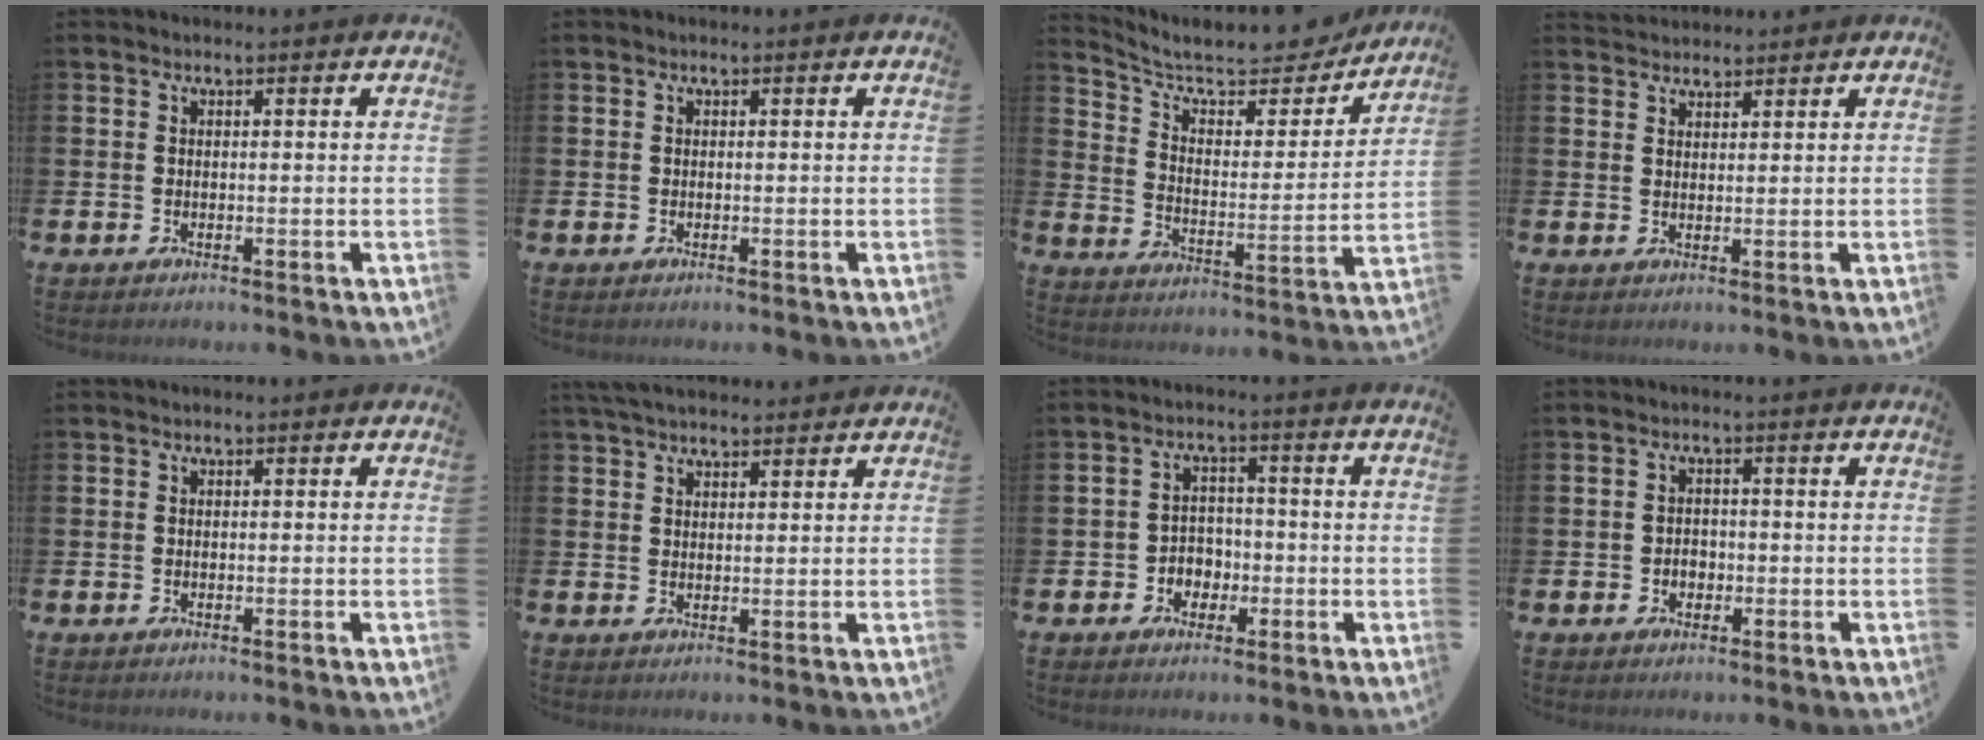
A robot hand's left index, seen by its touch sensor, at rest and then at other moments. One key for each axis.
{"total": 0.0}
{"total": 9.1, "fx": 7.9, "fy": 3.1, "fz": 3.3, "tx": -0.090, "ty": -0.058, "tz": 0.131}
{"total": 2.4, "fx": 2.3, "fy": 0.6, "fz": -0.1, "tx": 0.009, "ty": -0.009, "tz": 0.040}
{"total": 0.0}
{"total": 4.1, "fx": 3.7, "fy": 1.0, "fz": 1.3, "tx": -0.035, "ty": -0.007, "tz": 0.070}
{"total": 3.2, "fx": -1.5, "fy": 2.7, "fz": 0.9, "tx": -0.024, "ty": 0.005, "tz": -0.037}
{"total": 1.9, "fx": -0.6, "fy": 1.6, "fz": 0.9, "tx": -0.009, "ty": 0.001, "tz": -0.016}